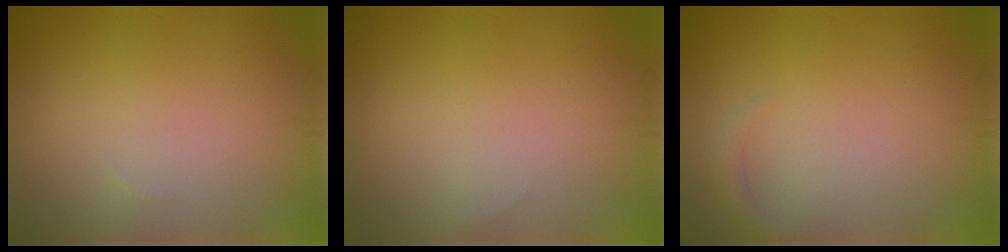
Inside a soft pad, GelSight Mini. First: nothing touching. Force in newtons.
{"total": 0.0}
{"total": 0.9, "press": 0.9, "slide": 0.1}